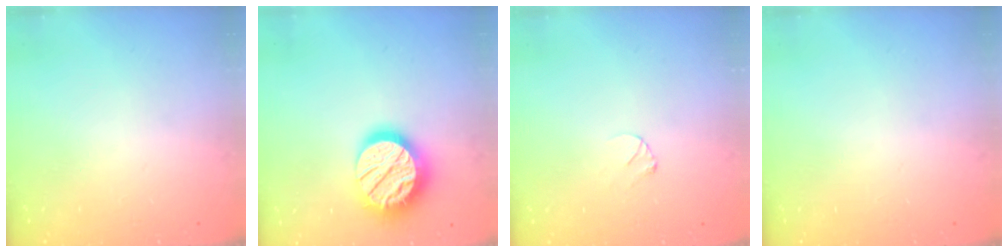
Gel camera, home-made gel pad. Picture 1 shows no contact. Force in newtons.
{"total": 17.7, "press": 17.7, "slide": 1.1}
{"total": 3.2, "press": 3.2, "slide": 0.3}
{"total": 0.0}